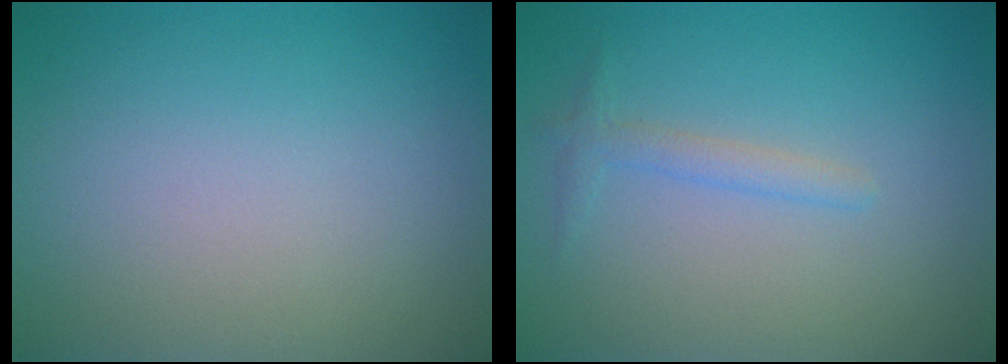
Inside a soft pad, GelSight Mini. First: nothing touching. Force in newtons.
{"total": 1.4, "press": 1.4, "slide": 0.0}